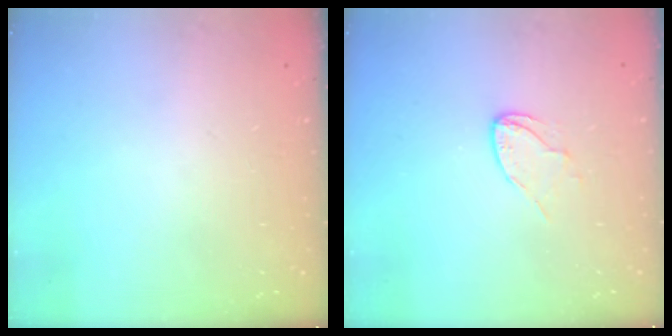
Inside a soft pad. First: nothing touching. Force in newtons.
{"total": 6.3, "press": 6.3, "slide": 0.6}